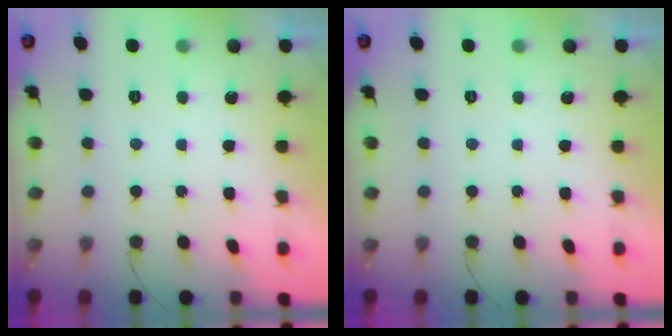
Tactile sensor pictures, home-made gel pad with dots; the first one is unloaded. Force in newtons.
{"total": 0.0}